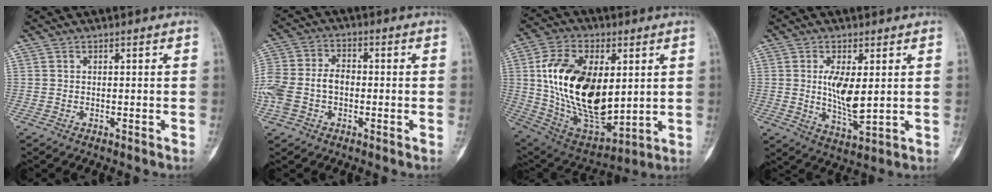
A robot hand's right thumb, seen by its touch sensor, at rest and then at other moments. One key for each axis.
{"total": 11.4, "fx": -2.0, "fy": 7.8, "fz": 8.1, "tx": -0.184, "ty": 0.032, "tz": -0.040}
{"total": 25.1, "fx": 3.3, "fy": 14.3, "fz": 20.4, "tx": -0.352, "ty": -0.022, "tz": 0.072}
{"total": 8.3, "fx": 1.3, "fy": 3.1, "fz": 7.6, "tx": -0.135, "ty": -0.025, "tz": 0.030}